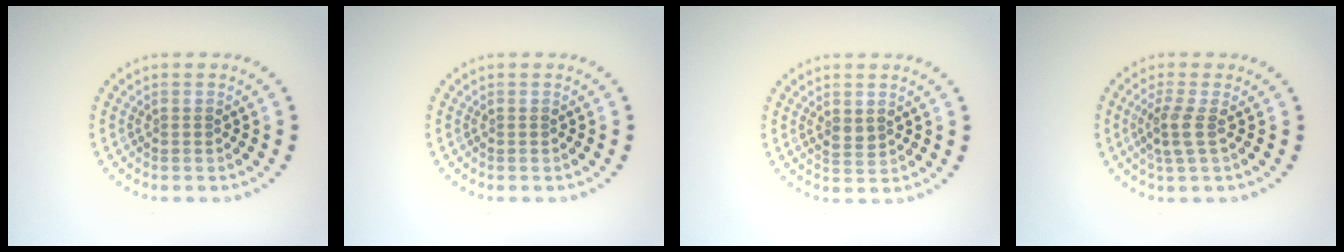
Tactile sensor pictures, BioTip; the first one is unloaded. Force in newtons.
{"total": 0.0}
{"total": 1.3, "press": 1.2, "slide": 0.3}
{"total": 2.1, "press": 1.7, "slide": 1.2}